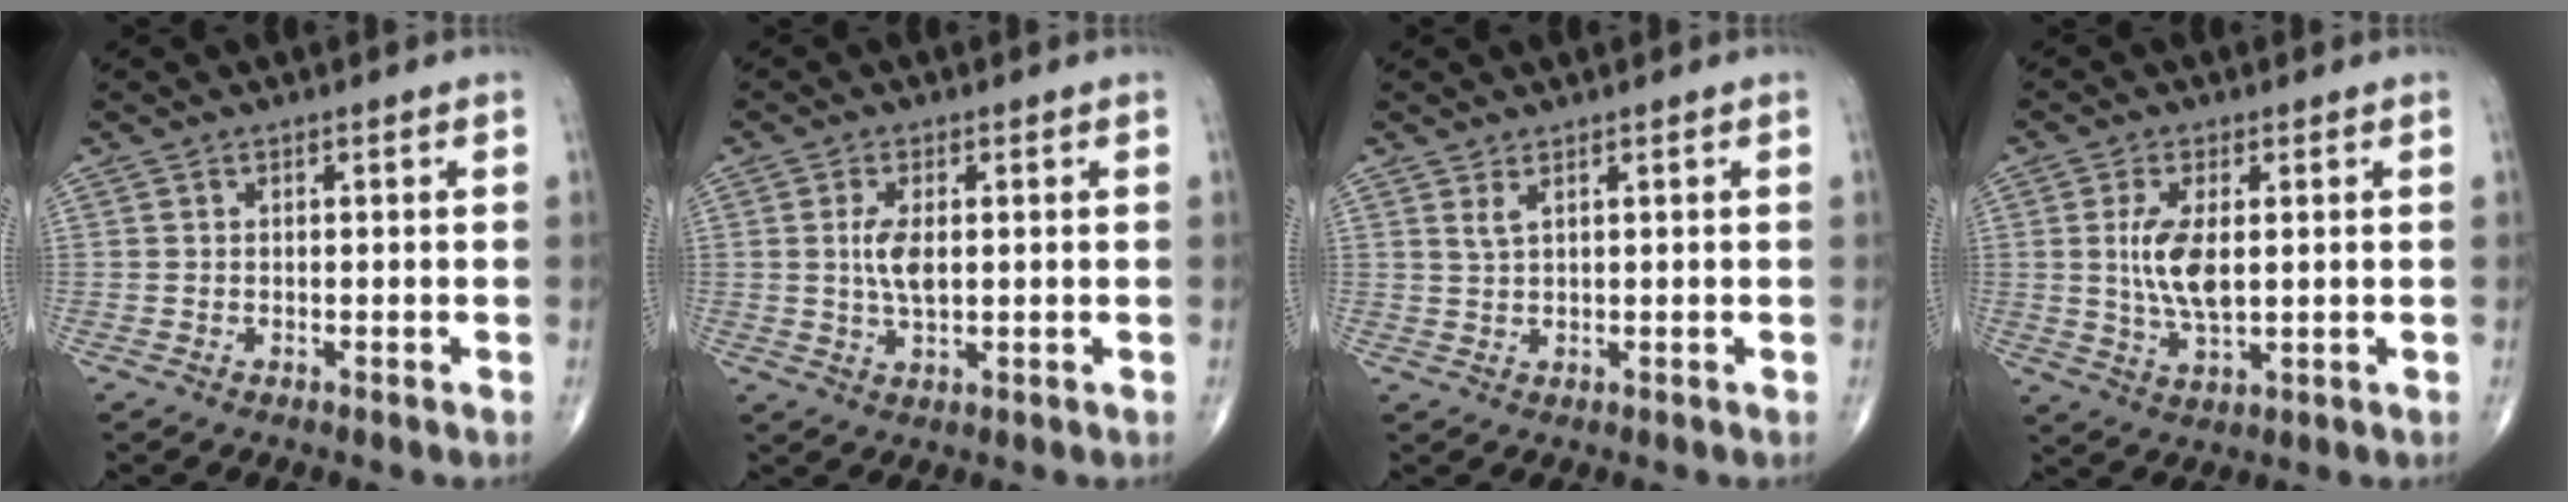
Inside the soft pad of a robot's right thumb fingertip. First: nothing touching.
{"total": 4.9, "force": [0.6, 2.2, 4.3], "torque": [-0.087, -0.006, 0.011]}
{"total": 1.6, "force": [1.0, 0.3, 1.2], "torque": [-0.028, -0.003, 0.025]}
{"total": 8.0, "force": [0.9, 3.4, 7.2], "torque": [-0.144, -0.013, 0.022]}